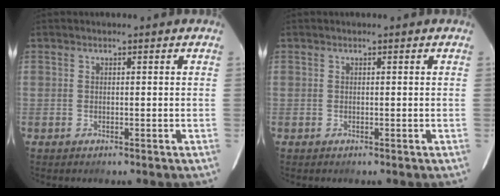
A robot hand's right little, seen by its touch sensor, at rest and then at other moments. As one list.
[{"total": 0.0}]